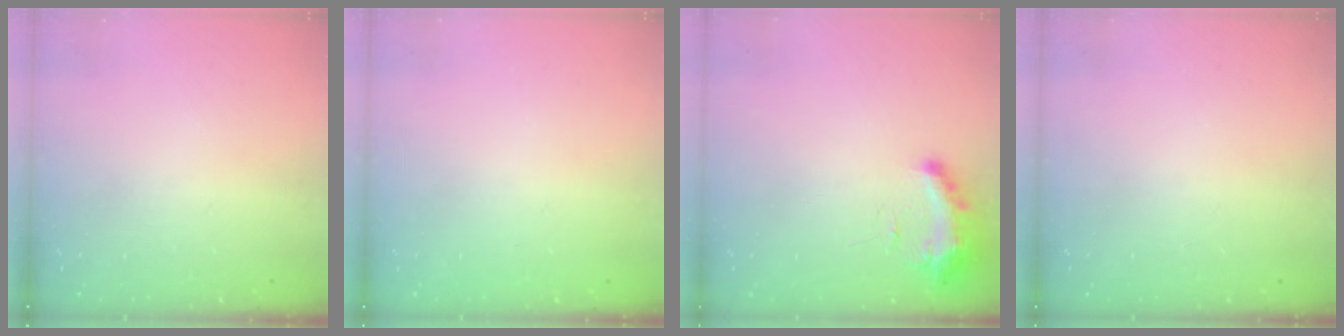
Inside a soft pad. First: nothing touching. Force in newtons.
{"total": 0.0}
{"total": 9.4, "press": 9.3, "slide": 1.3}
{"total": 0.0}